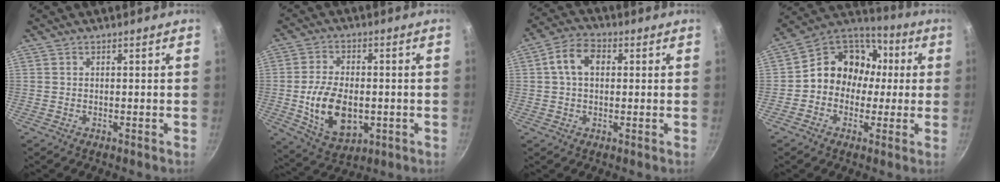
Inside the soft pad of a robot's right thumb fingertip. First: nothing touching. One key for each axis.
{"total": 13.2, "fx": -1.9, "fy": 8.2, "fz": 10.2, "tx": -0.173, "ty": 0.002, "tz": -0.021}
{"total": 7.3, "fx": 1.3, "fy": 4.9, "fz": 5.2, "tx": -0.078, "ty": 0.018, "tz": 0.012}
{"total": 14.7, "fx": 0.4, "fy": 12.6, "fz": 7.5, "tx": -0.071, "ty": 0.049, "tz": -0.014}